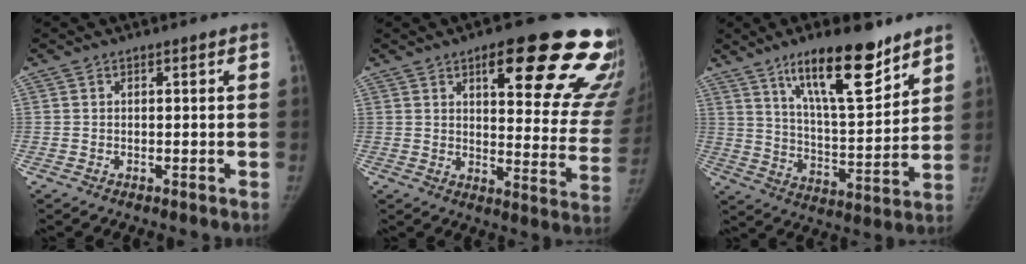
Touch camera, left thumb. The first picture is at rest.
{"total": 25.3, "force": [14.9, 7.9, 18.8], "torque": [-0.165, -0.059, 0.187]}
{"total": 17.3, "force": [11.5, 5.0, 11.9], "torque": [-0.162, -0.073, 0.198]}